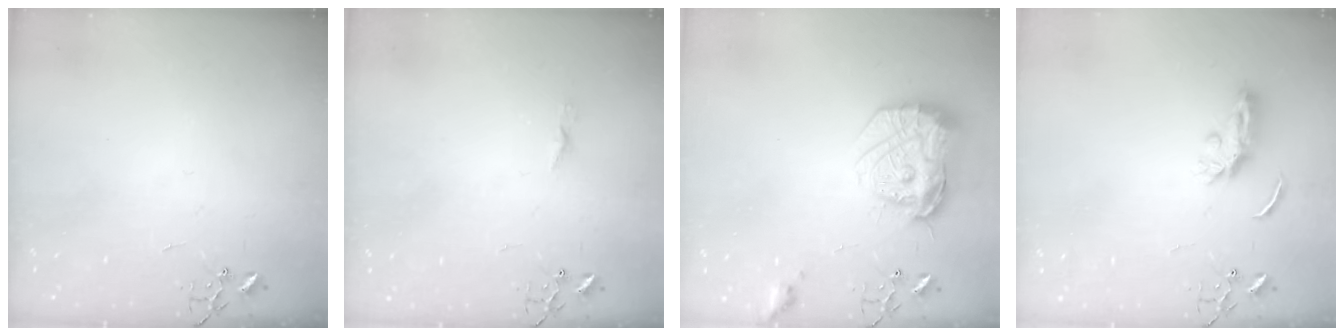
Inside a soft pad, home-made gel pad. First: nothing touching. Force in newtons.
{"total": 3.8, "press": 3.7, "slide": 0.3}
{"total": 18.2, "press": 18.2, "slide": 1.5}
{"total": 5.6, "press": 5.6, "slide": 0.5}